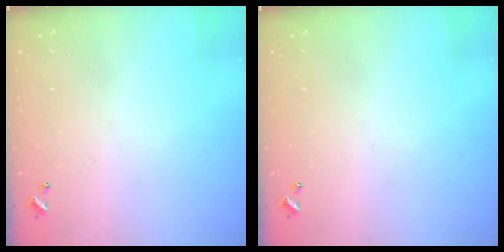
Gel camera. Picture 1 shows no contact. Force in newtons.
{"total": 0.0}